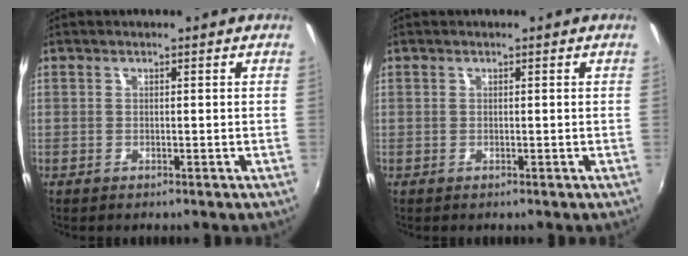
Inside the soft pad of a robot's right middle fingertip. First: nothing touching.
{"total": 0.0}